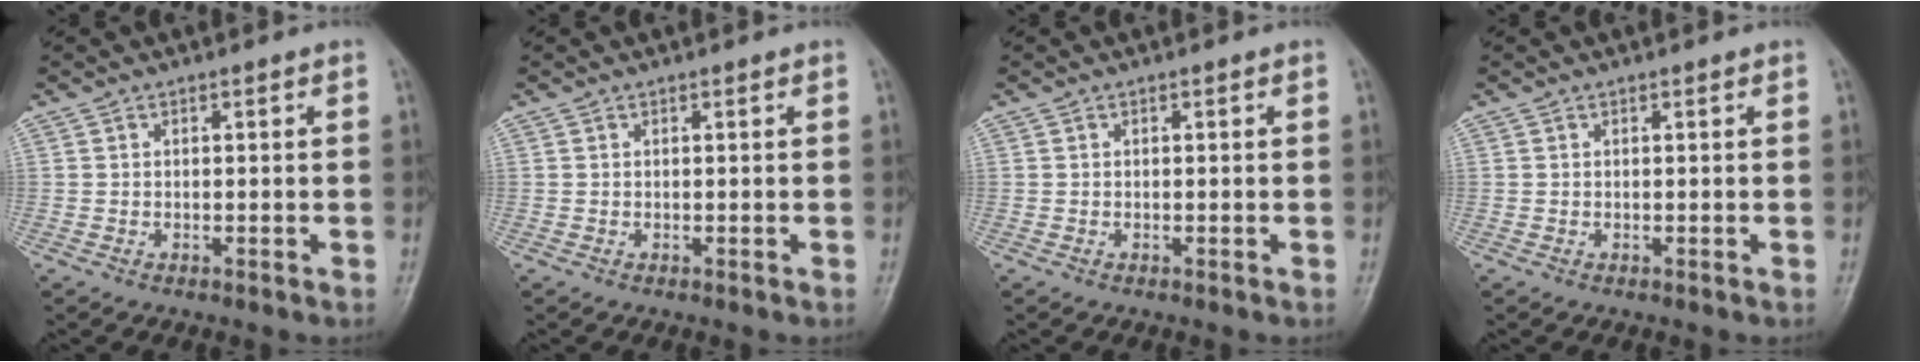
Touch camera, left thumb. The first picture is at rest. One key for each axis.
{"total": 0.0}
{"total": 0.0}
{"total": 0.0}